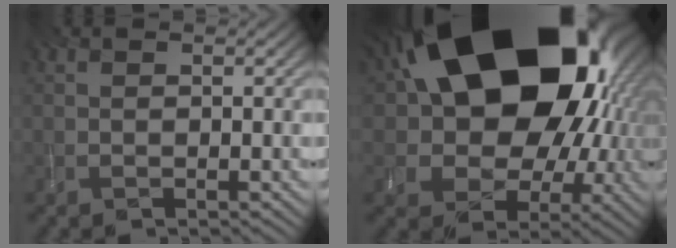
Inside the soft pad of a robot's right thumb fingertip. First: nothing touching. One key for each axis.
{"total": 23.3, "fx": 6.9, "fy": 16.2, "fz": 15.2, "tx": -0.279, "ty": -0.032, "tz": 0.152}